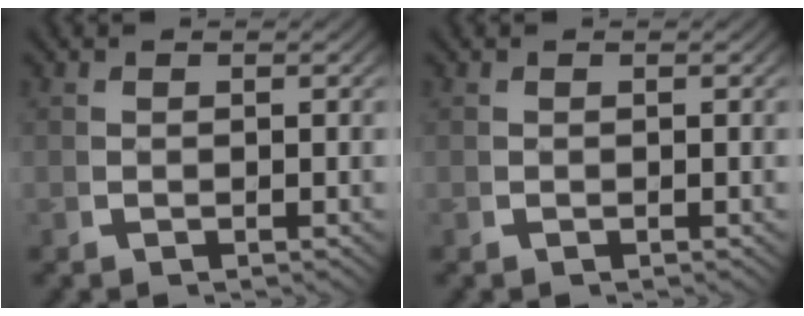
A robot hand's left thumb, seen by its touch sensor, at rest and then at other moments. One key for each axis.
{"total": 0.0}